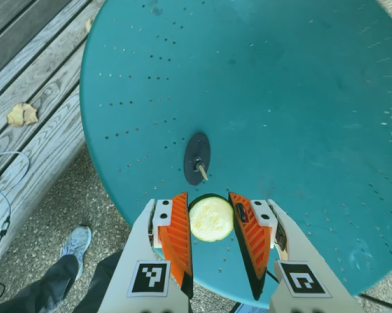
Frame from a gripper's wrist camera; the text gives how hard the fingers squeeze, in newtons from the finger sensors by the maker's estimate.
{"total": 11.9, "left": 12.3, "right": 11.5}